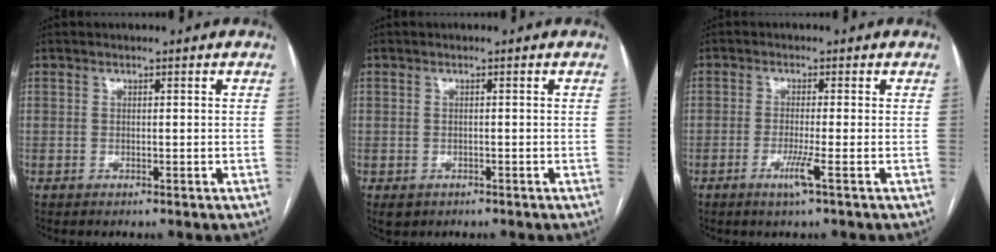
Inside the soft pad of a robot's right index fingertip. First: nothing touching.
{"total": 1.8, "force": [-1.0, 1.5, 0.4], "torque": [-0.006, 0.001, -0.008]}
{"total": 3.2, "force": [-1.4, -0.5, 2.8], "torque": [-0.057, -0.009, -0.030]}